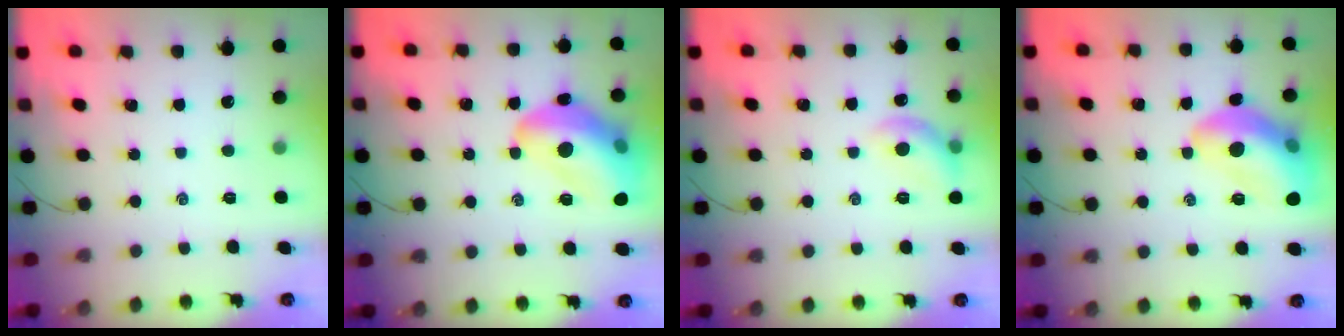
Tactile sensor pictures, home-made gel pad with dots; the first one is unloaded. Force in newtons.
{"total": 19.1, "press": 18.9, "slide": 2.7}
{"total": 8.5, "press": 8.4, "slide": 0.7}
{"total": 15.7, "press": 15.6, "slide": 1.9}